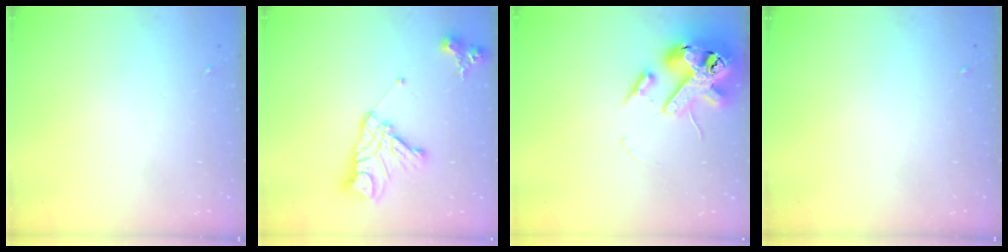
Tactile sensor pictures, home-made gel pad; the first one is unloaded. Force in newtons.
{"total": 16.3, "press": 16.2, "slide": 1.4}
{"total": 18.6, "press": 18.4, "slide": 2.8}
{"total": 0.0}